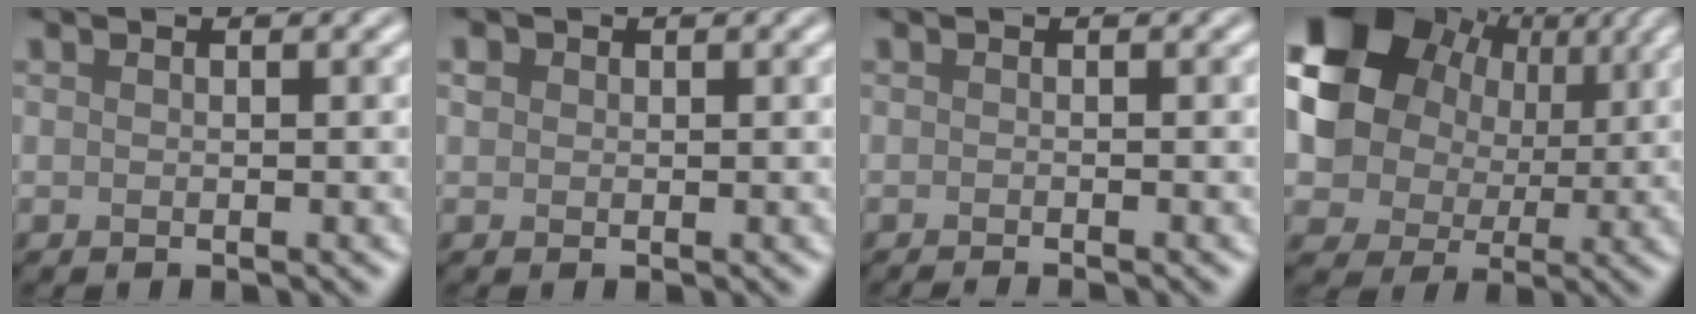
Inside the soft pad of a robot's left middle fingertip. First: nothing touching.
{"total": 1.1, "force": [-0.4, 0.1, -1.0], "torque": [0.021, -0.002, 0.004]}
{"total": 1.5, "force": [-1.5, 0.0, 0.2], "torque": [0.017, -0.013, -0.016]}
{"total": 15.3, "force": [5.2, 12.7, 6.9], "torque": [-0.179, 0.038, 0.089]}